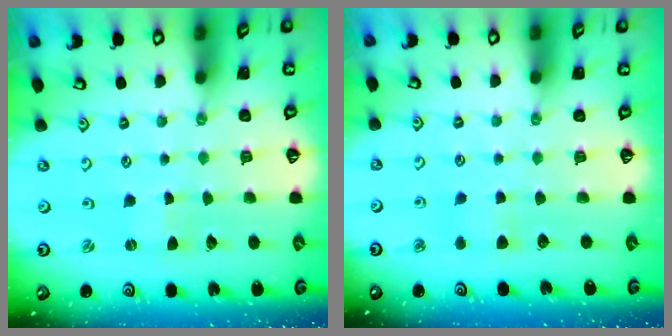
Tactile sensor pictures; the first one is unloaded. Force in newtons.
{"total": 4.4, "press": 4.3, "slide": 0.7}